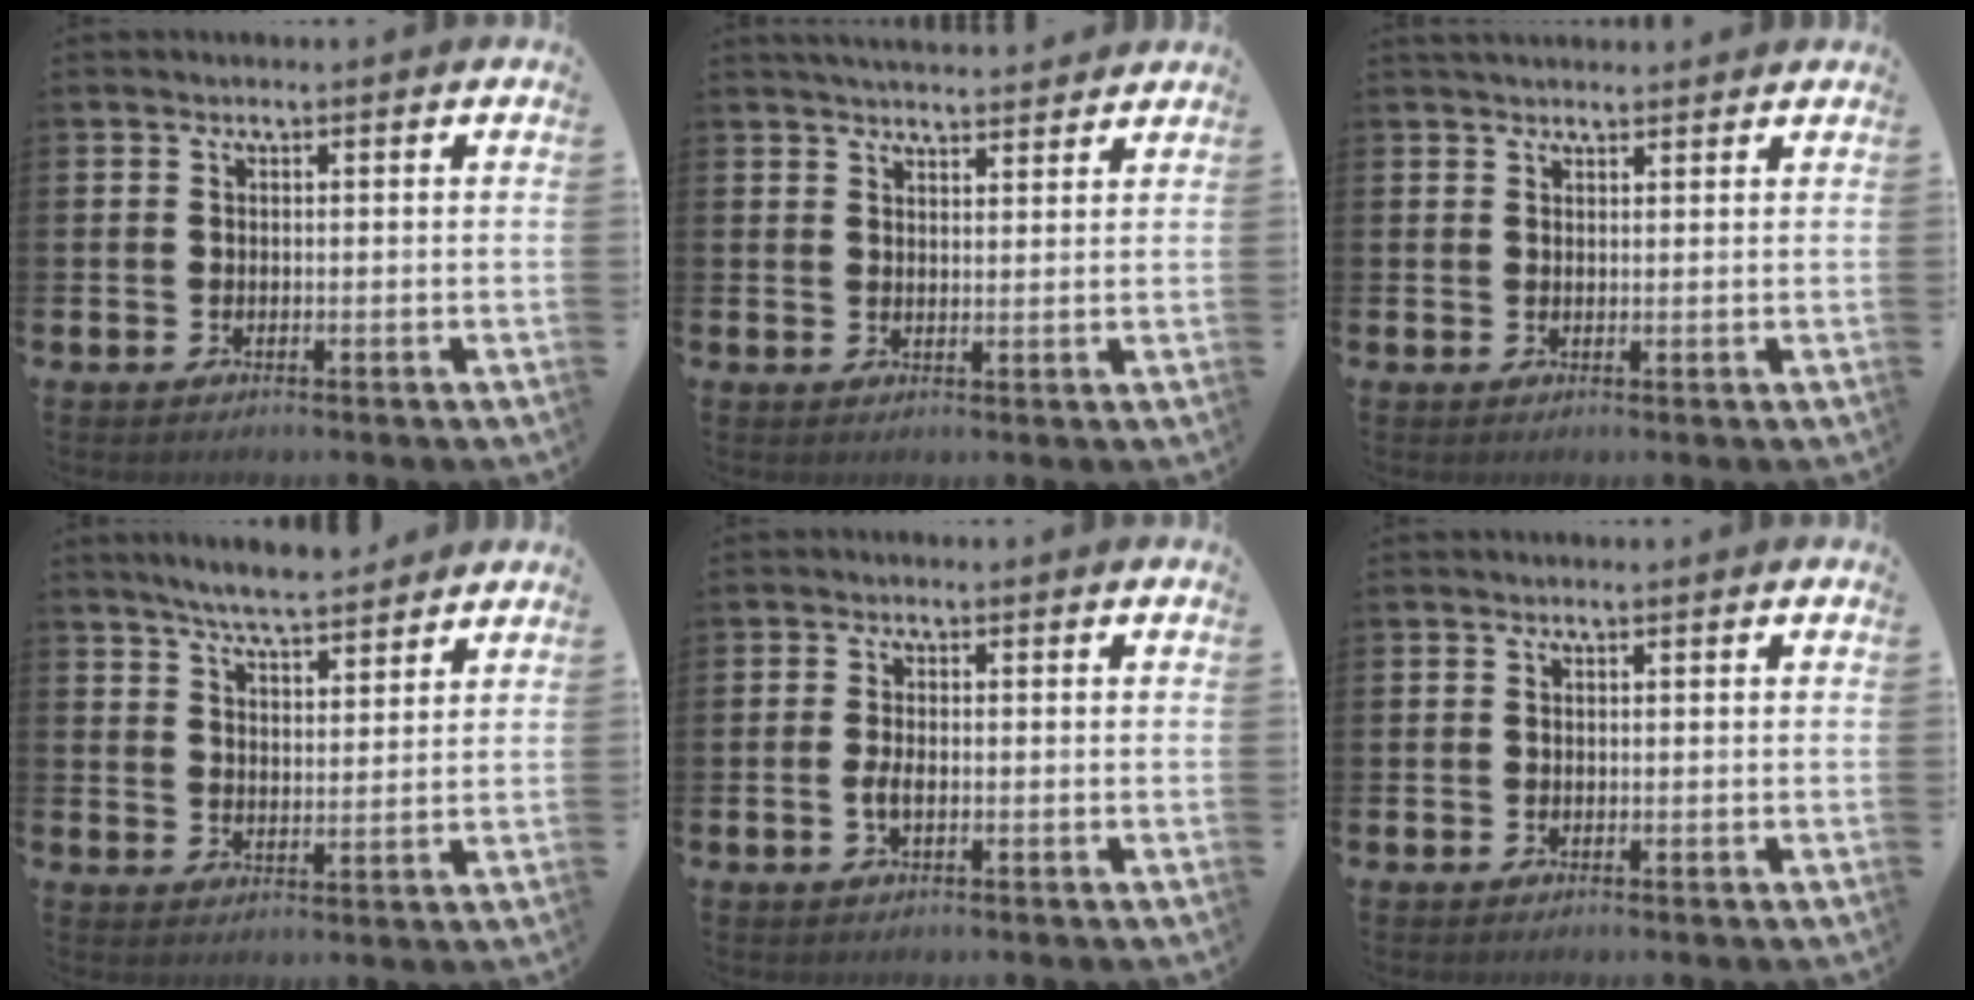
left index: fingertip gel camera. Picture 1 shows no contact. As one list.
[{"total": 3.7, "force": [3.7, 0.1, 0.1], "torque": [-0.008, -0.019, 0.067]}, {"total": 2.1, "force": [2.1, 0.5, 0.2], "torque": [0.003, -0.007, 0.036]}, {"total": 6.1, "force": [5.9, 0.4, 1.5], "torque": [-0.043, -0.028, 0.106]}, {"total": 1.9, "force": [-0.4, 0.8, 1.7], "torque": [-0.027, -0.001, -0.009]}, {"total": 0.0}]